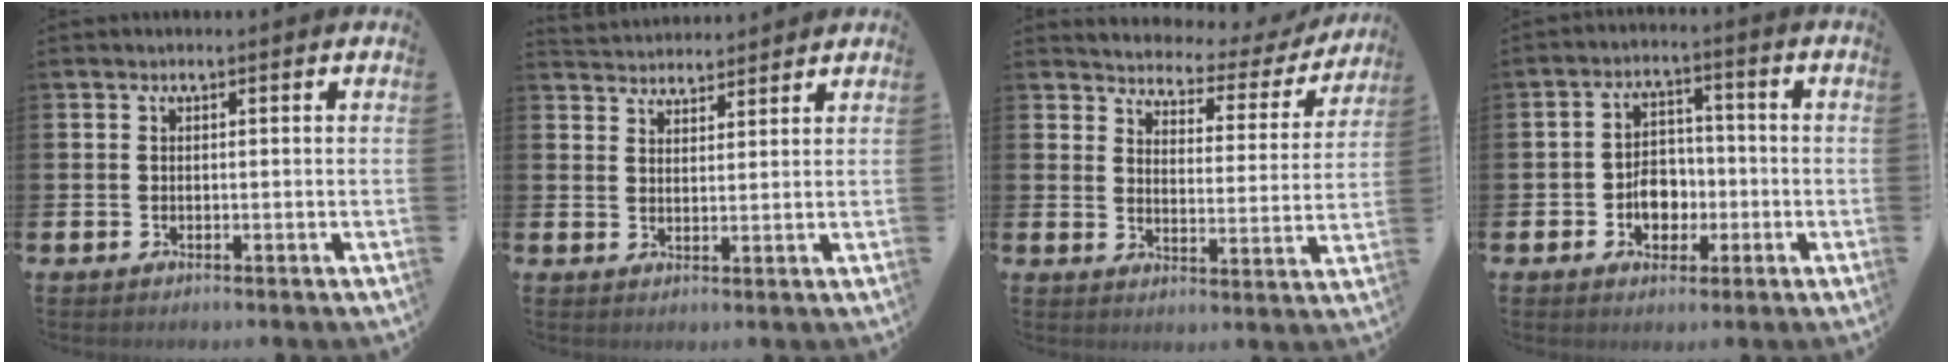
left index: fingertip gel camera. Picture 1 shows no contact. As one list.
[{"total": 3.4, "force": [3.3, 0.6, -0.5], "torque": [-0.001, -0.018, 0.060]}, {"total": 3.6, "force": [3.3, 1.3, 0.5], "torque": [-0.036, -0.033, 0.049]}, {"total": 4.9, "force": [-1.4, 3.8, 2.8], "torque": [-0.041, 0.005, -0.034]}]